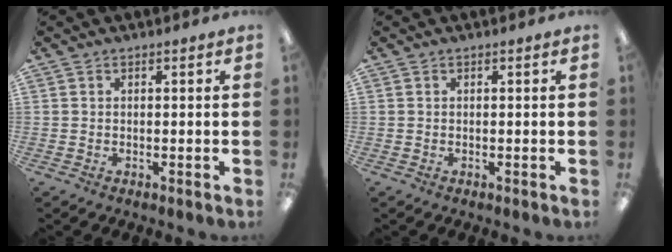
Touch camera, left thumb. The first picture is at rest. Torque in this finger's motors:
{"motor_torque": [-0.01, 0.01, 0.06, -0.06, 0.00]}